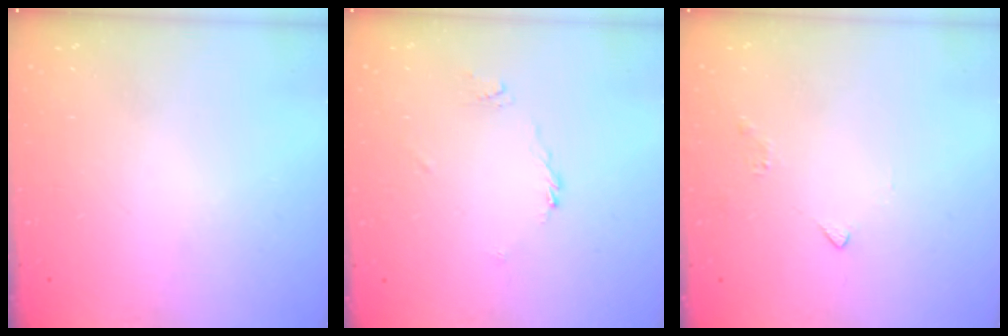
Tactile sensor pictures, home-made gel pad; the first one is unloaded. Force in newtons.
{"total": 3.7, "press": 3.6, "slide": 0.8}
{"total": 2.4, "press": 2.3, "slide": 0.6}